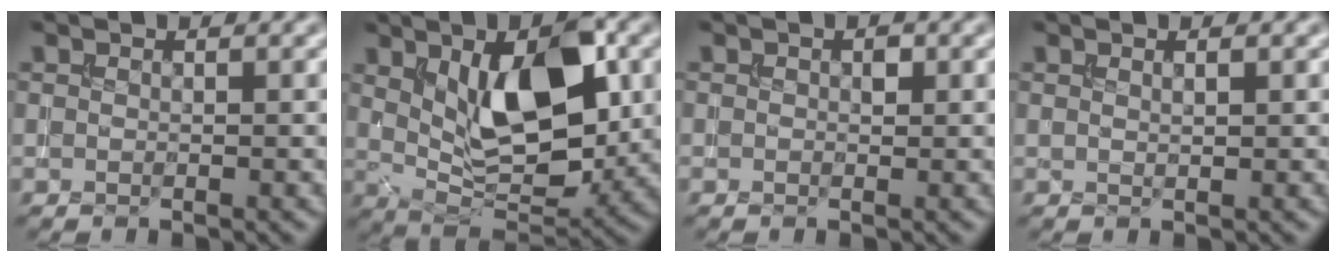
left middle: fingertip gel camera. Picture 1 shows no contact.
{"total": 9.5, "force": [2.3, 4.3, 8.2], "torque": [-0.136, -0.005, 0.040]}
{"total": 0.8, "force": [0.2, 0.5, 0.7], "torque": [-0.006, -0.001, 0.001]}
{"total": 0.7, "force": [0.4, 0.1, 0.6], "torque": [-0.010, 0.000, 0.008]}